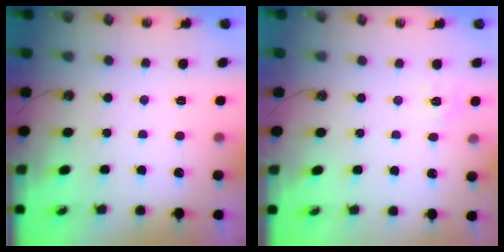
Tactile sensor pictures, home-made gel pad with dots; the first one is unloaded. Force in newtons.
{"total": 6.8, "press": 6.8, "slide": 0.7}